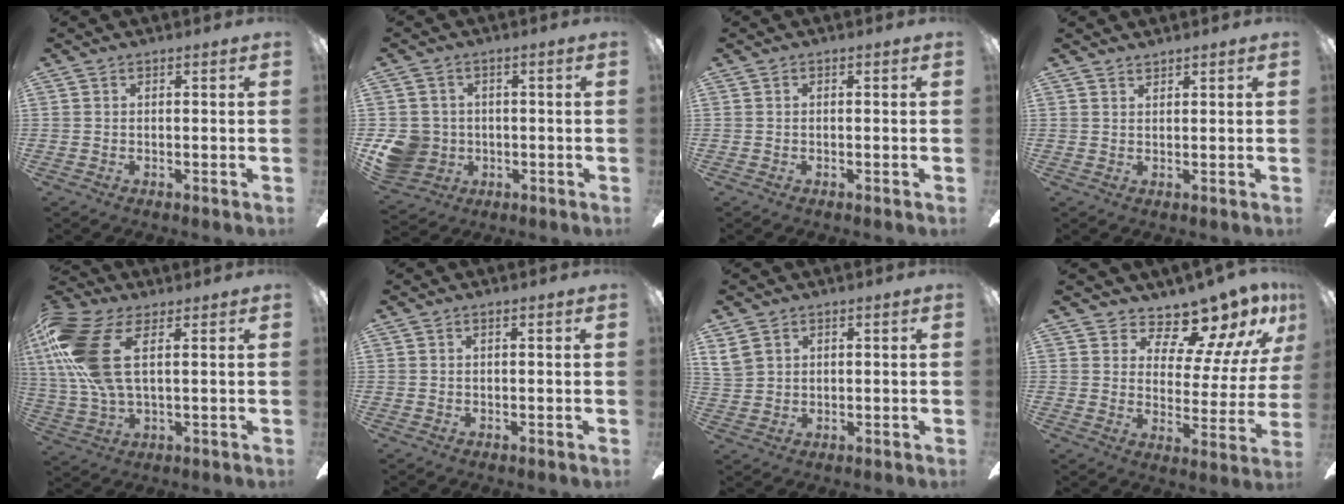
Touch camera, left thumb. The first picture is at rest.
{"total": 8.7, "force": [-0.9, 8.1, 2.9], "torque": [-0.079, 0.013, -0.013]}
{"total": 0.0}
{"total": 1.5, "force": [1.5, 0.2, -0.2], "torque": [0.003, -0.003, 0.030]}
{"total": 17.4, "force": [5.4, 8.2, 14.3], "torque": [-0.318, -0.010, 0.095]}
{"total": 0.6, "force": [0.4, 0.1, 0.4], "torque": [-0.008, 0.001, 0.006]}
{"total": 4.5, "force": [2.6, 3.2, 1.7], "torque": [-0.034, 0.003, 0.052]}
{"total": 13.6, "force": [11.5, 5.0, 5.3], "torque": [-0.083, -0.096, 0.196]}